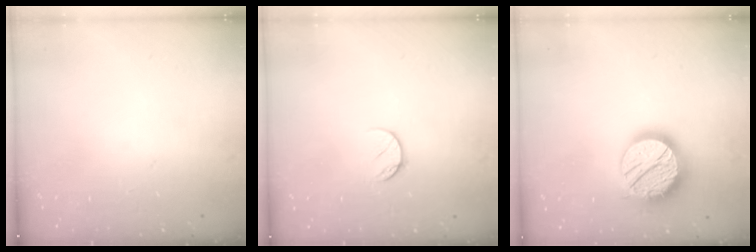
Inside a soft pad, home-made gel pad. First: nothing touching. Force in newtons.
{"total": 7.8, "press": 7.7, "slide": 0.8}
{"total": 17.3, "press": 17.2, "slide": 1.0}